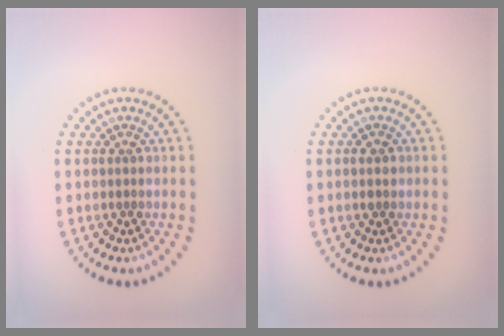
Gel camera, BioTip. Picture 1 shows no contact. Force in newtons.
{"total": 1.4, "press": 1.4, "slide": 0.1}